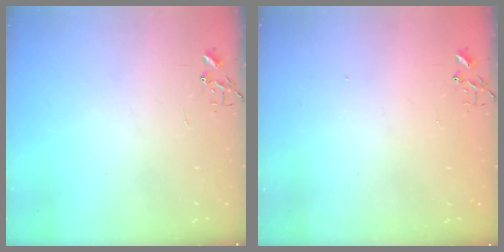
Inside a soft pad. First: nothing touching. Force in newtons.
{"total": 1.3, "press": 1.2, "slide": 0.1}